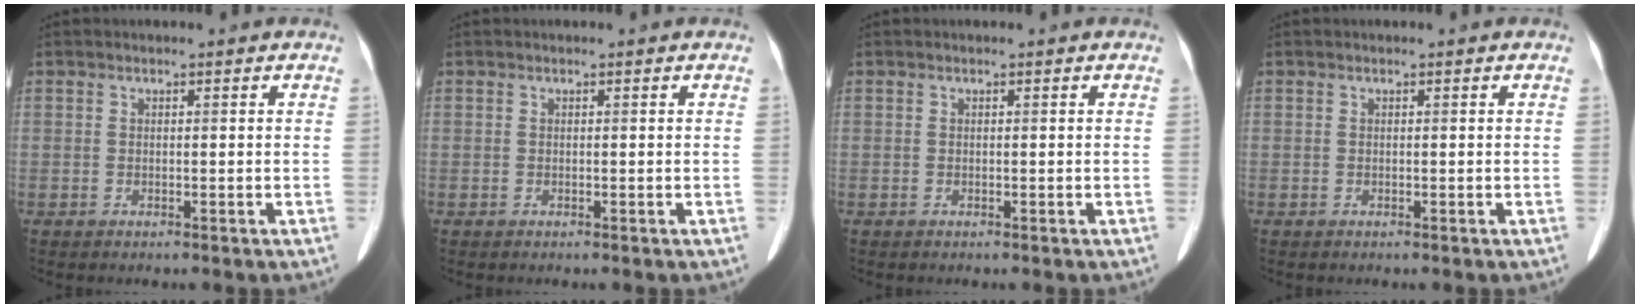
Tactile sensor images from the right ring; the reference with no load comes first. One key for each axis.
{"total": 0.0}
{"total": 0.0}
{"total": 0.0}